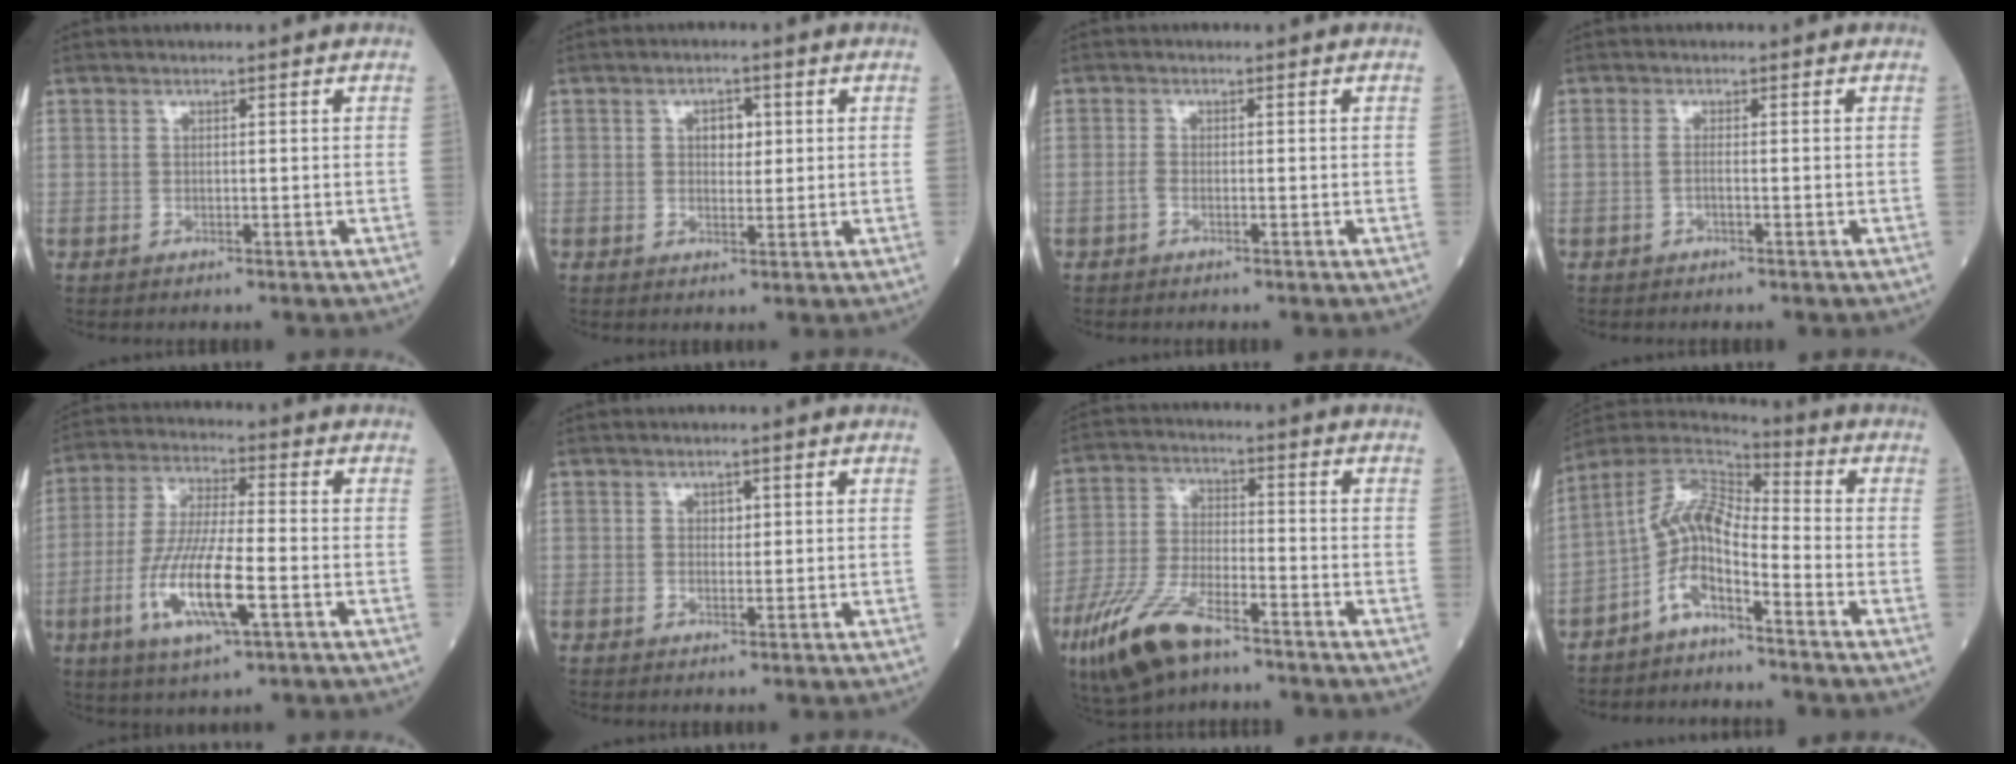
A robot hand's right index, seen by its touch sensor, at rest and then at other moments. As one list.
[{"total": 2.9, "force": [0.8, 1.8, 2.2], "torque": [-0.030, 0.004, 0.012]}, {"total": 0.8, "force": [-0.5, 0.2, 0.7], "torque": [-0.019, -0.001, -0.010]}, {"total": 0.8, "force": [-0.4, 0.0, 0.7], "torque": [-0.013, 0.002, -0.009]}, {"total": 12.6, "force": [-4.1, 1.9, 11.8], "torque": [-0.236, -0.015, -0.076]}, {"total": 1.1, "force": [0.4, 0.8, 0.7], "torque": [-0.007, -0.002, 0.006]}, {"total": 12.2, "force": [-8.2, 3.6, 8.4], "torque": [-0.179, -0.022, -0.156]}, {"total": 8.6, "force": [-4.4, 2.7, 7.0], "torque": [-0.146, 0.024, -0.090]}]